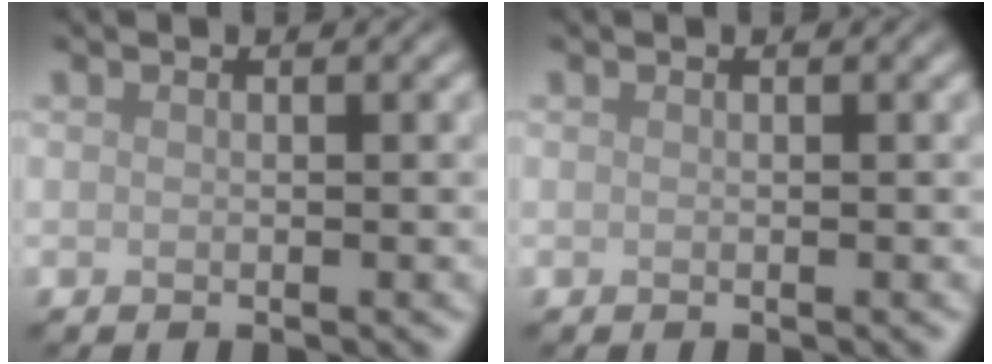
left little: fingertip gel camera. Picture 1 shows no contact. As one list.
[{"total": 0.0}]